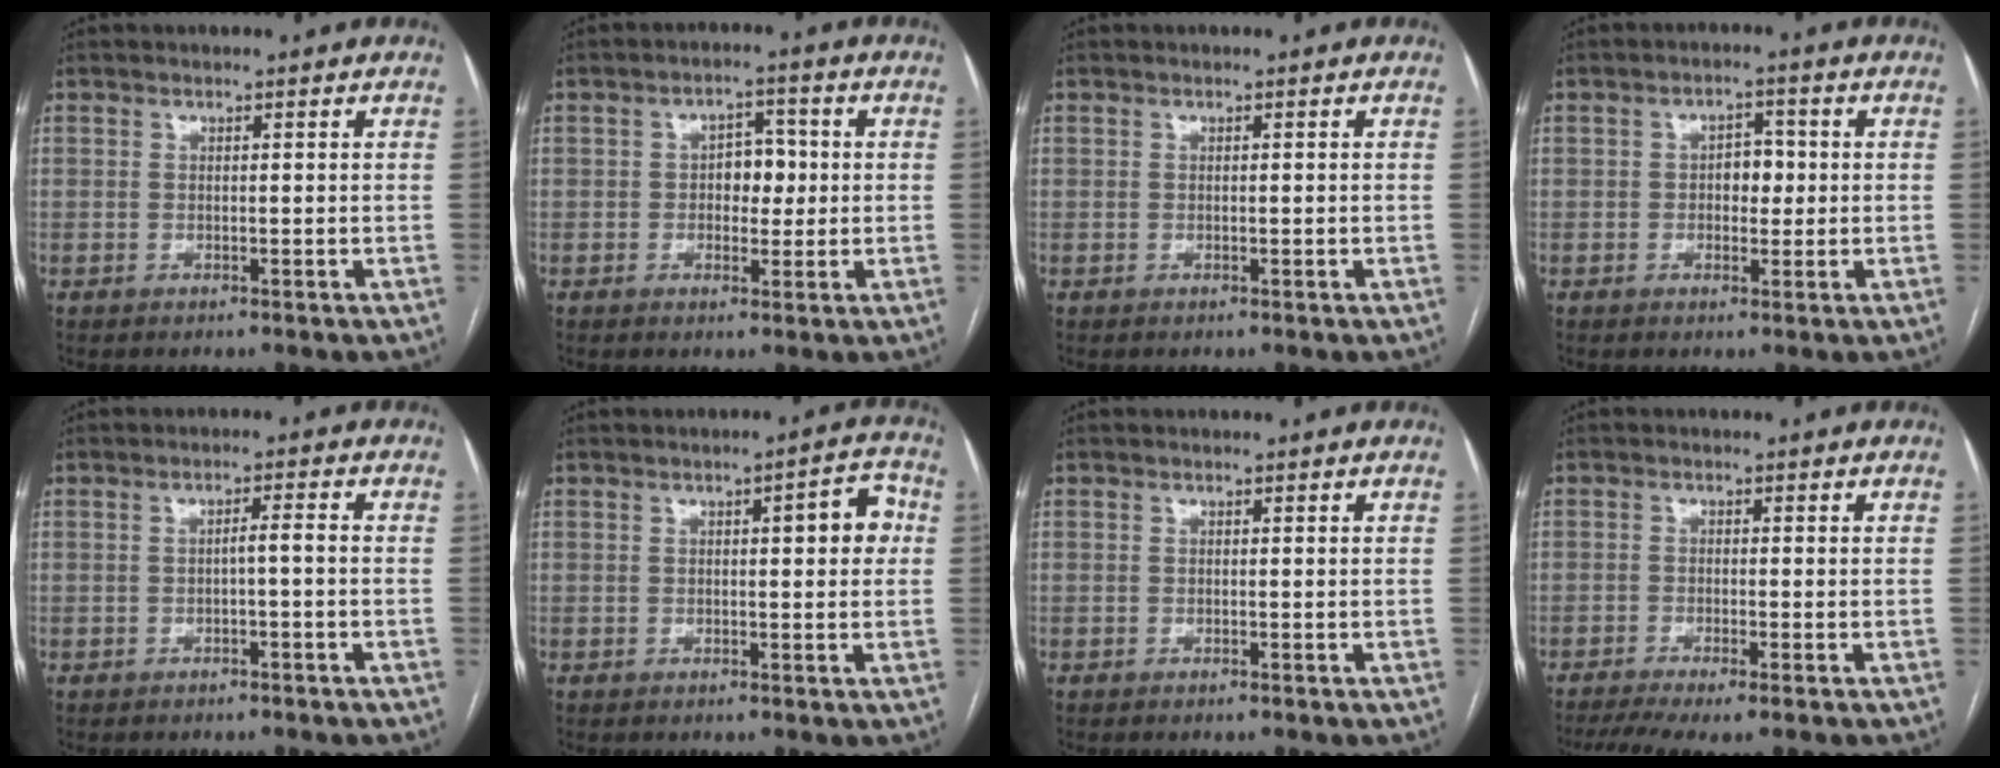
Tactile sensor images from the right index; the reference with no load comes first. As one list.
[{"total": 4.6, "force": [0.1, 2.9, 3.5], "torque": [-0.047, 0.014, 0.002]}, {"total": 0.0}, {"total": 3.6, "force": [0.0, 2.2, 2.8], "torque": [-0.036, 0.011, 0.001]}, {"total": 1.8, "force": [-0.6, 0.0, 1.7], "torque": [-0.025, 0.005, -0.010]}, {"total": 4.8, "force": [0.8, 1.3, 4.6], "torque": [-0.054, 0.017, 0.007]}, {"total": 0.0}, {"total": 6.7, "force": [-4.9, 0.6, 4.5], "torque": [-0.070, -0.009, -0.080]}]